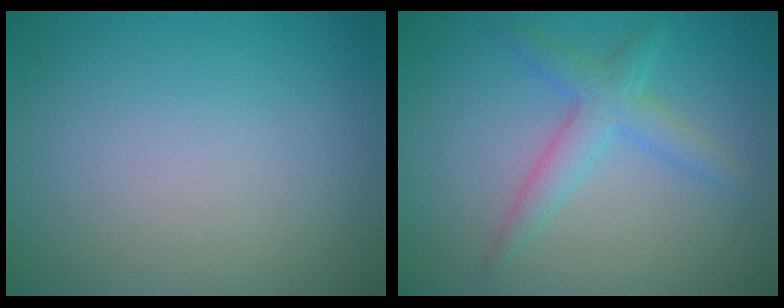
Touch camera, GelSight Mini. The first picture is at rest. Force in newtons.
{"total": 2.9, "press": 2.9, "slide": 0.1}